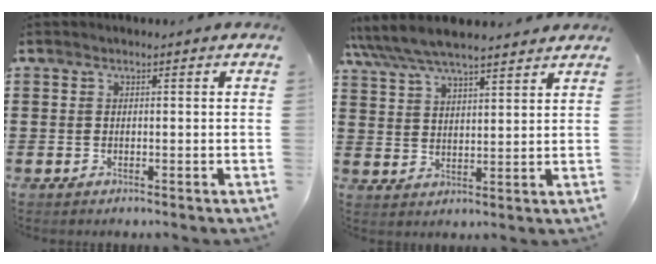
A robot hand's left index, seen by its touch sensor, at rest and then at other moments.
{"total": 6.4, "force": [5.8, 1.3, 2.2], "torque": [-0.065, -0.019, 0.104]}